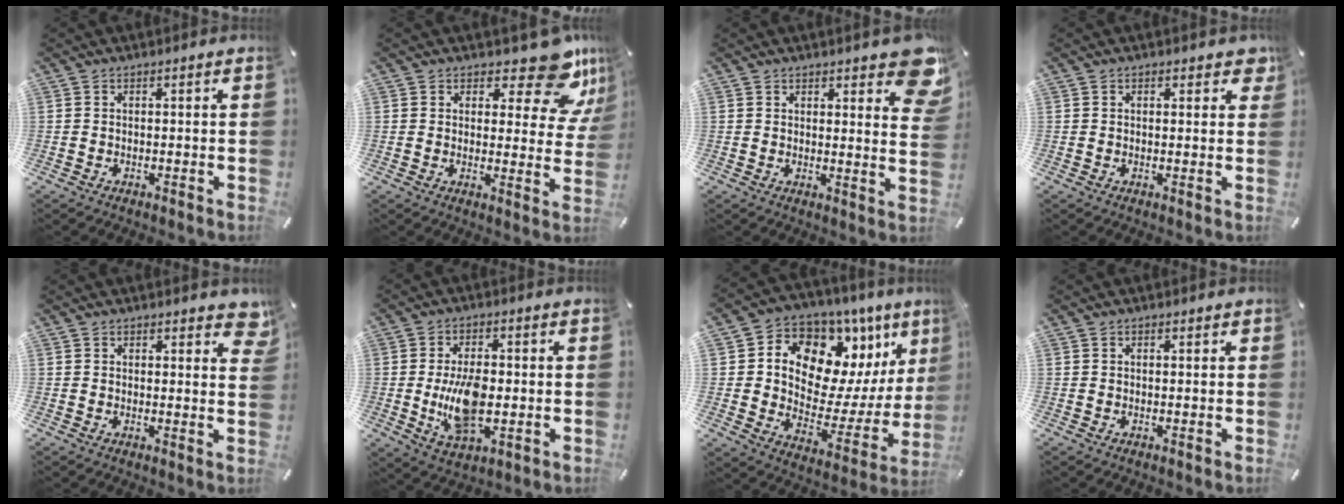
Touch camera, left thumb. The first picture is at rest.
{"total": 12.6, "force": [8.4, 4.6, 8.1], "torque": [-0.095, -0.067, 0.140]}
{"total": 9.0, "force": [6.2, 3.4, 5.6], "torque": [-0.057, -0.042, 0.104]}
{"total": 2.5, "force": [1.3, 1.5, 1.5], "torque": [-0.010, -0.002, 0.017]}
{"total": 3.4, "force": [2.4, 1.8, 1.6], "torque": [-0.006, -0.012, 0.037]}
{"total": 11.4, "force": [-0.9, 6.4, 9.4], "torque": [-0.179, -0.015, -0.017]}
{"total": 12.1, "force": [7.2, 8.5, 4.8], "torque": [-0.078, -0.084, 0.129]}
{"total": 0.6, "force": [0.2, 0.5, 0.2], "torque": [-0.004, 0.003, 0.002]}